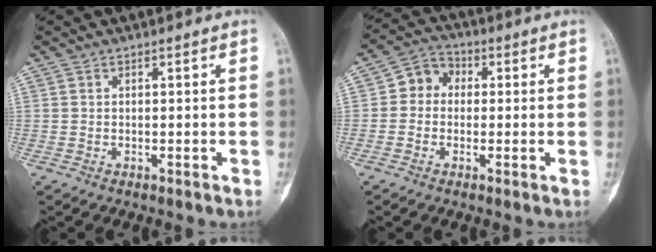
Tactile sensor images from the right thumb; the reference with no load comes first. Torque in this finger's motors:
{"motor_torque": [0.01, 0.00, 0.08, -0.02, 0.00]}